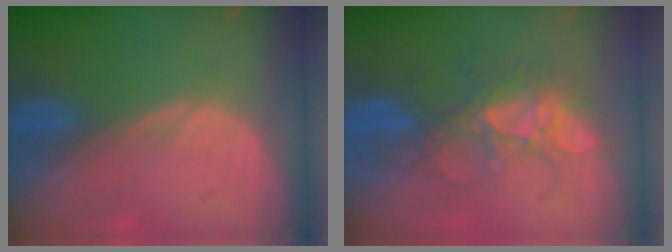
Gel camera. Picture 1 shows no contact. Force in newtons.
{"total": 6.8, "press": 6.6, "slide": 1.6}